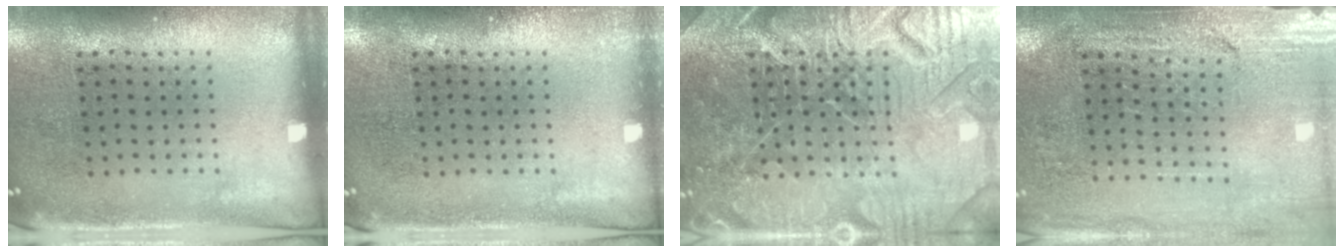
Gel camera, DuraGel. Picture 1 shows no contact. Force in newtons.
{"total": 0.6, "press": 0.6, "slide": 0.1}
{"total": 7.9, "press": 7.8, "slide": 1.1}
{"total": 3.1, "press": 3.0, "slide": 0.3}